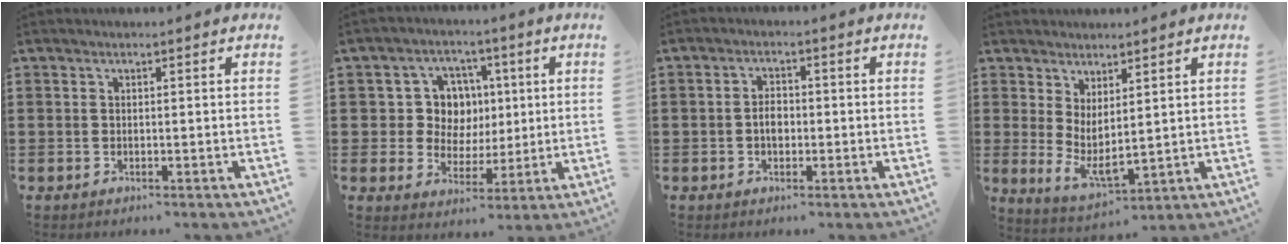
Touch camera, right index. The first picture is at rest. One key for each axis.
{"total": 7.8, "fx": 1.5, "fy": 6.9, "fz": 3.4, "tx": -0.077, "ty": 0.017, "tz": 0.029}
{"total": 2.7, "fx": -0.4, "fy": 1.7, "fz": 2.0, "tx": -0.033, "ty": -0.001, "tz": -0.010}
{"total": 3.1, "fx": 0.9, "fy": 1.0, "fz": 2.8, "tx": -0.073, "ty": -0.026, "tz": 0.015}